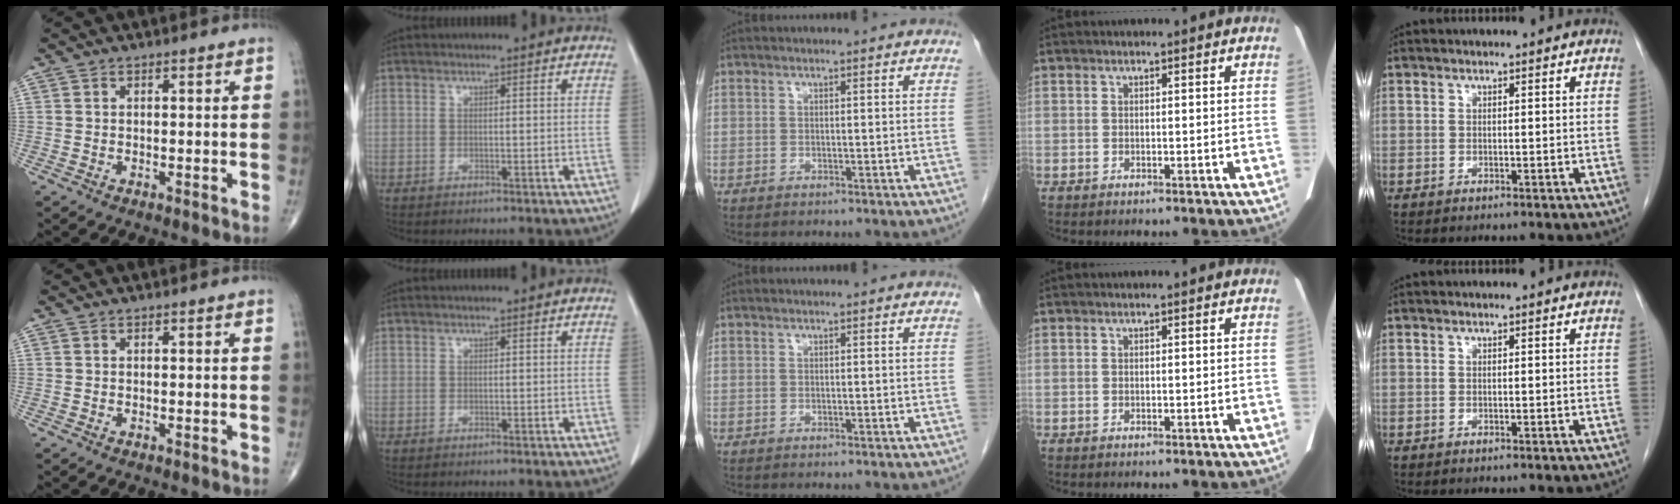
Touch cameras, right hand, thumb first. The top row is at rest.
{}